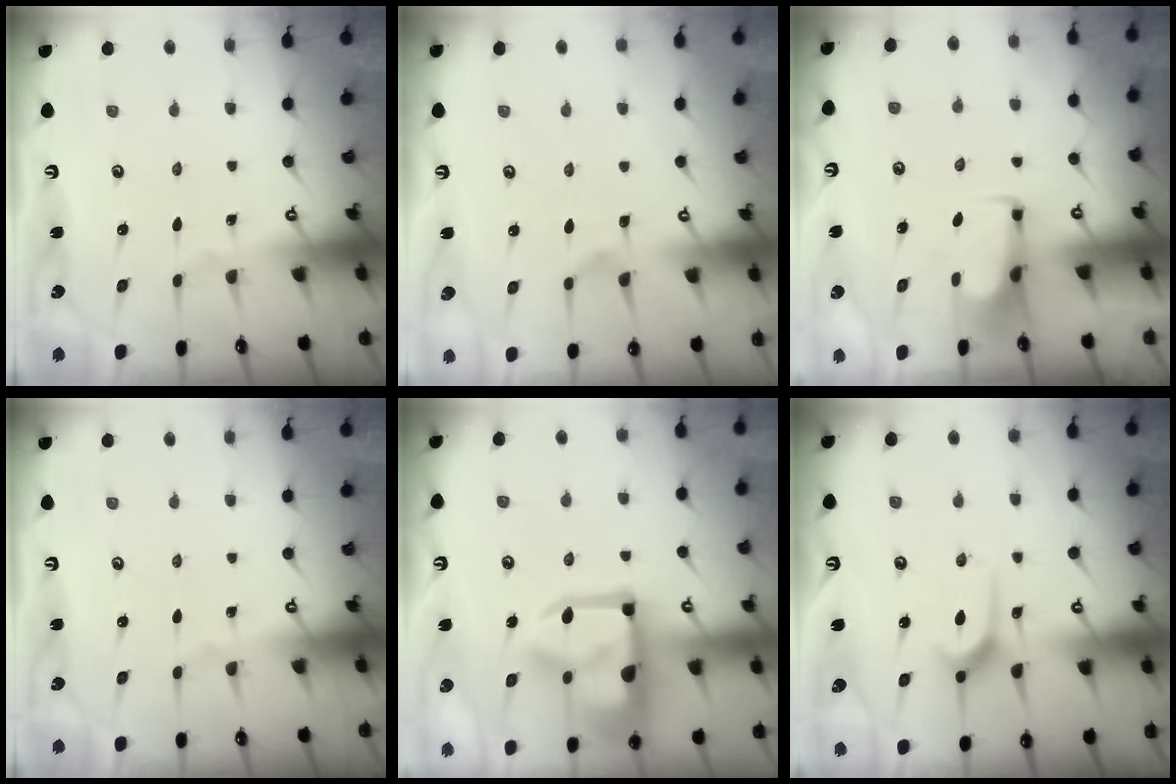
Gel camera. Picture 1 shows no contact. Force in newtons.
{"total": 1.9, "press": 1.3, "slide": 1.3}
{"total": 1.6, "press": 1.5, "slide": 0.4}
{"total": 0.0}
{"total": 20.2, "press": 20.1, "slide": 2.3}
{"total": 7.9, "press": 7.8, "slide": 0.3}